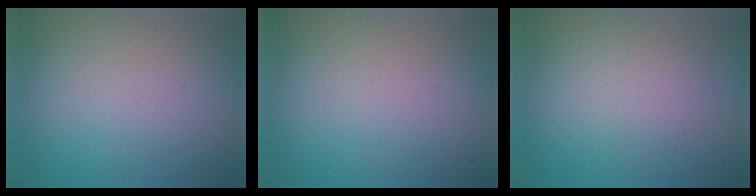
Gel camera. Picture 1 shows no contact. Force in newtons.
{"total": 0.0}
{"total": 2.4, "press": 2.4, "slide": 0.1}